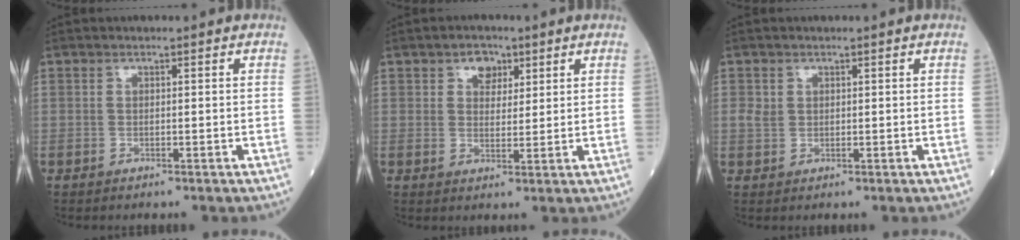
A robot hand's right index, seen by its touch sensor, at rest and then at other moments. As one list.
[{"total": 3.6, "force": [1.9, 2.5, 1.7], "torque": [-0.024, 0.007, 0.031]}, {"total": 1.6, "force": [0.6, 1.4, 0.6], "torque": [-0.012, 0.007, 0.012]}]